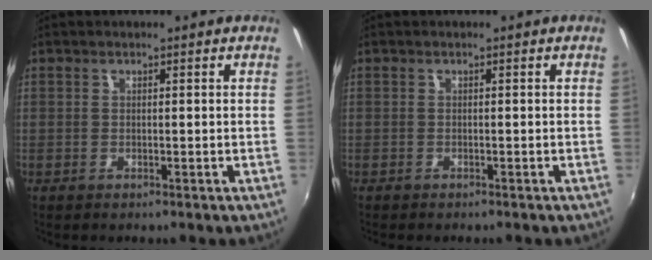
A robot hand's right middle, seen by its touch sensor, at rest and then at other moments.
{"total": 0.9, "force": [-0.8, 0.1, 0.3], "torque": [-0.009, -0.004, -0.012]}